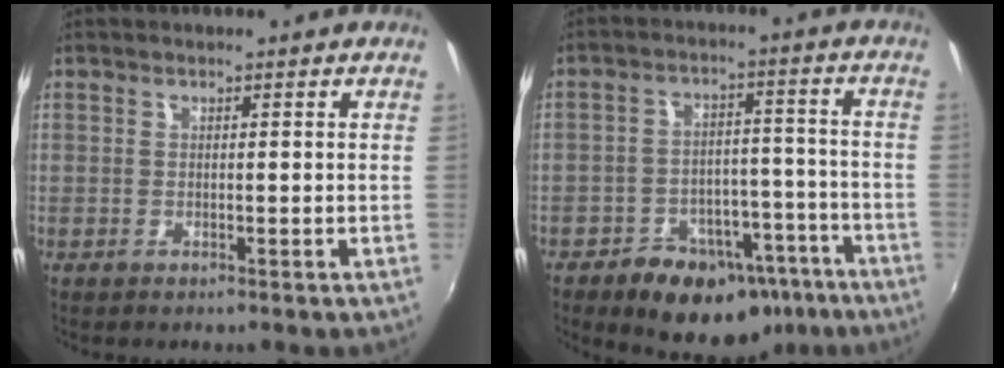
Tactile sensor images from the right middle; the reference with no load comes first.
{"total": 17.2, "force": [-11.5, 10.7, 7.2], "torque": [-0.129, 0.035, -0.135]}